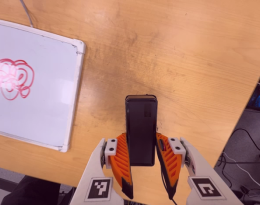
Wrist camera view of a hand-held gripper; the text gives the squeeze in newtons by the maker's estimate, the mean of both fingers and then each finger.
{"total": 5.4, "left": 3.9, "right": 6.9}